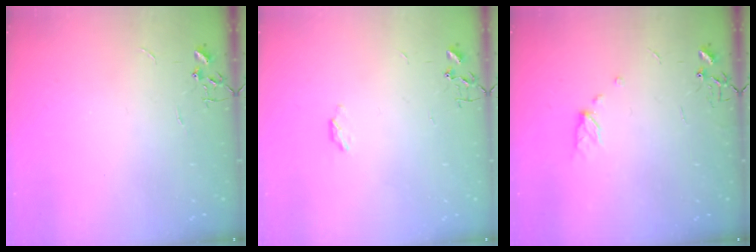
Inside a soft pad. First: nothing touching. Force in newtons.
{"total": 2.9, "press": 2.9, "slide": 0.5}
{"total": 5.9, "press": 5.9, "slide": 0.7}